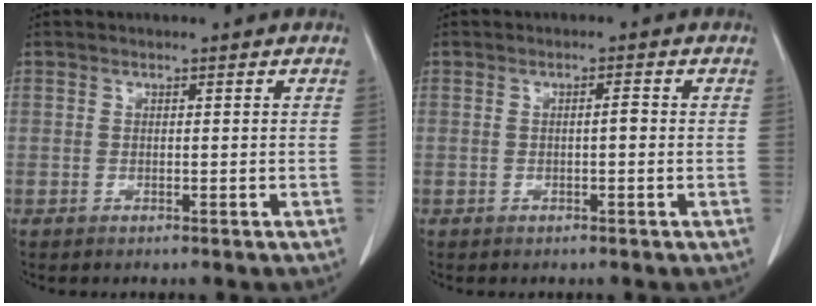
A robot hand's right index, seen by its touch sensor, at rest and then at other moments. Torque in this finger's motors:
{"motor_torque": [0.00, -0.03, -0.05, -0.01]}